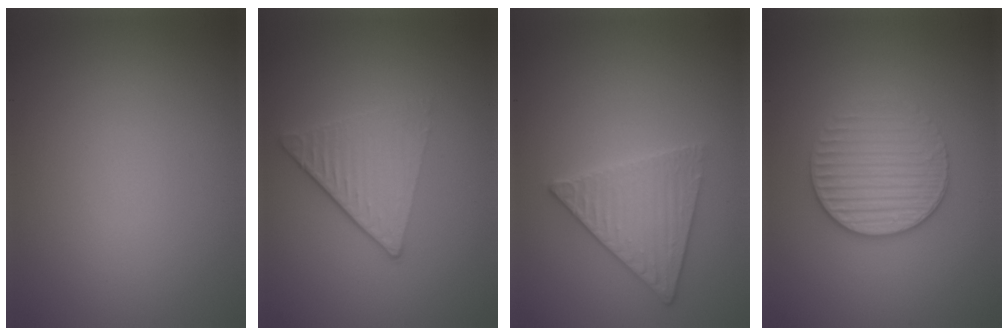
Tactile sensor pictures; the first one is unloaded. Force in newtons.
{"total": 3.4, "press": 2.8, "slide": 1.9}
{"total": 3.4, "press": 3.4, "slide": 0.3}
{"total": 3.5, "press": 3.2, "slide": 1.4}